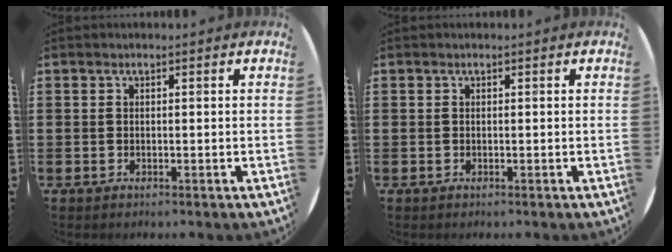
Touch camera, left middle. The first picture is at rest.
{"total": 0.0}